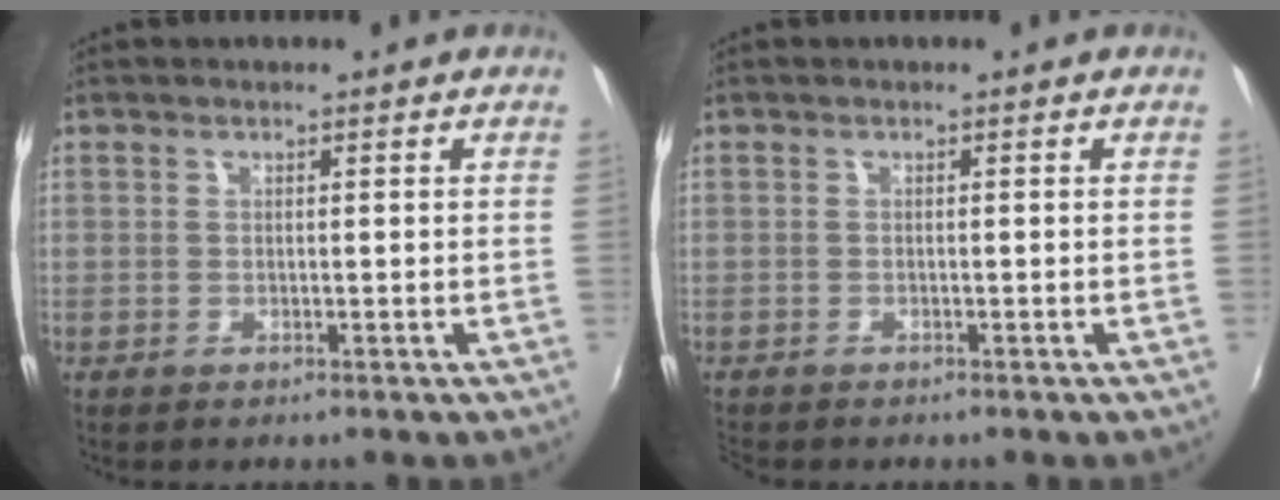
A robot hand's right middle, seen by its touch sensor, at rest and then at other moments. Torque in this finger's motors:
{"motor_torque": [0.13, -0.20, 0.05, 0.04]}